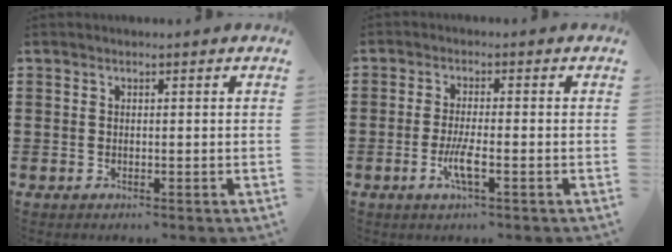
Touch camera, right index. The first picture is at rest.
{"total": 4.2, "force": [-1.5, 0.5, 3.9], "torque": [-0.078, -0.007, -0.031]}